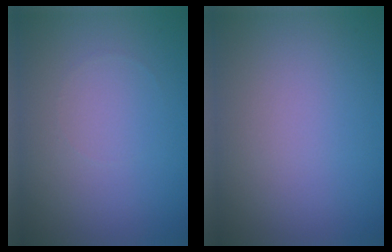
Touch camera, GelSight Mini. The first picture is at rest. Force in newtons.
{"total": 0.0}